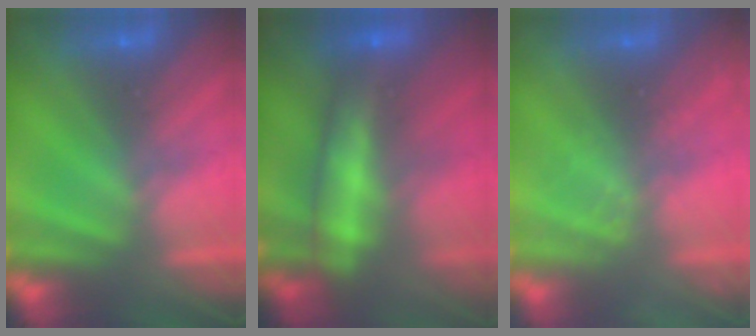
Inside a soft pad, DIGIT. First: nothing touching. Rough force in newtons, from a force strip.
{"total": 5.9}
{"total": 2.1}